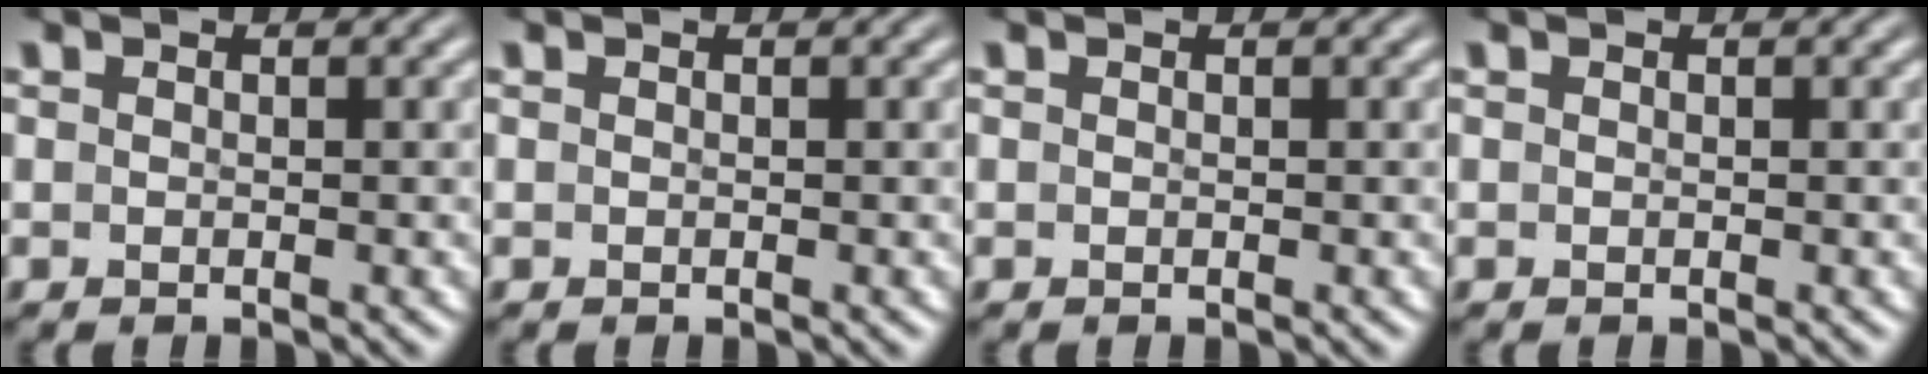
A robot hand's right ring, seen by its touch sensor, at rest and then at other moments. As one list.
[{"total": 0.0}, {"total": 0.0}, {"total": 0.0}]